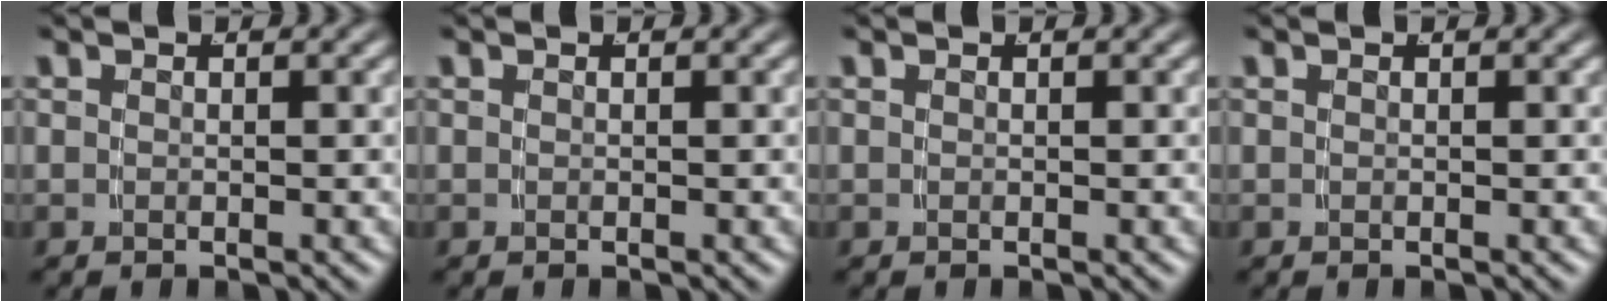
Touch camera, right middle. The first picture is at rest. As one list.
[{"total": 0.0}, {"total": 0.0}, {"total": 0.0}]